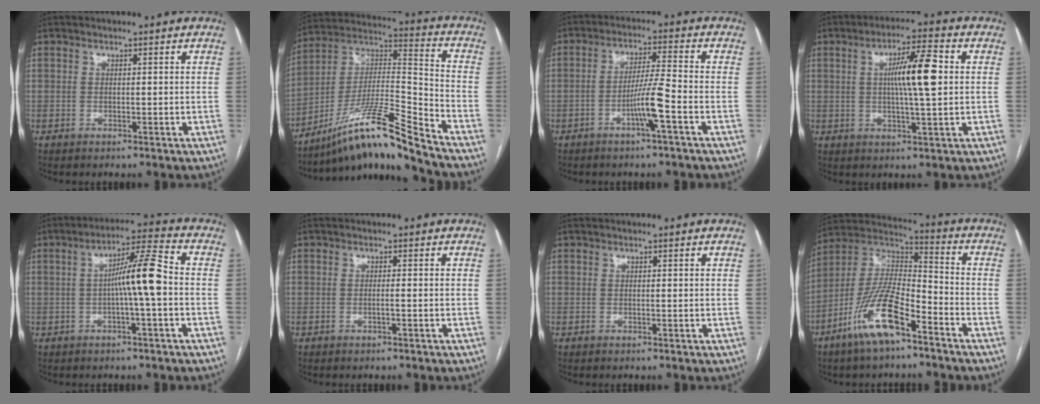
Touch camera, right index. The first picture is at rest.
{"total": 15.5, "force": [-12.9, -1.3, 8.6], "torque": [-0.154, 0.018, -0.229]}
{"total": 5.9, "force": [-2.5, -0.6, 5.4], "torque": [-0.102, 0.002, -0.046]}
{"total": 9.2, "force": [1.3, 0.8, 9.1], "torque": [-0.155, 0.008, 0.022]}
{"total": 8.5, "force": [-0.5, 0.1, 8.5], "torque": [-0.144, 0.019, -0.012]}
{"total": 0.7, "force": [-0.2, -0.1, 0.6], "torque": [-0.012, 0.002, -0.003]}
{"total": 0.0}
{"total": 14.0, "force": [-8.0, 3.6, 10.9], "torque": [-0.225, -0.001, -0.150]}